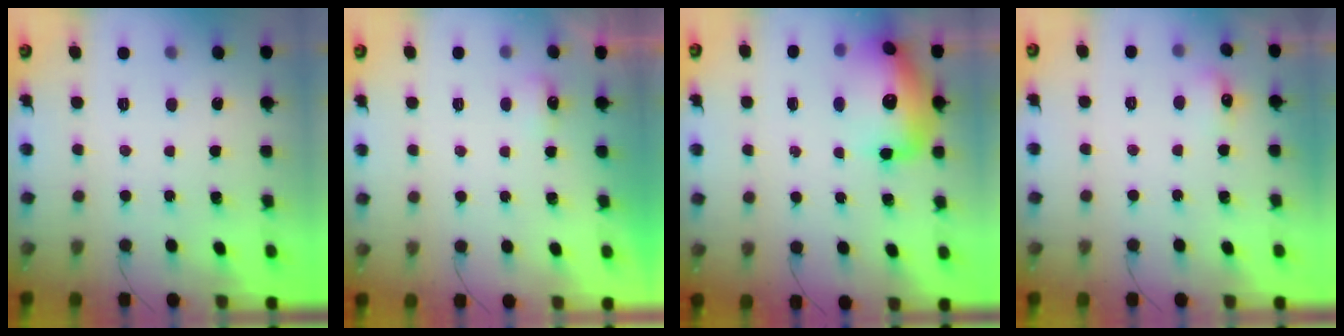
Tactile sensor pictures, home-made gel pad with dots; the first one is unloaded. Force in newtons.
{"total": 2.9, "press": 2.8, "slide": 0.8}
{"total": 19.6, "press": 19.0, "slide": 4.6}
{"total": 4.9, "press": 4.7, "slide": 1.3}